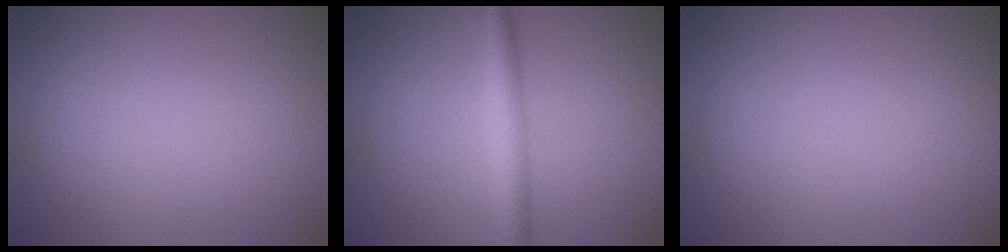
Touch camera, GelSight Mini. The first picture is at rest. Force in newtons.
{"total": 2.5, "press": 2.5, "slide": 0.0}
{"total": 0.0}